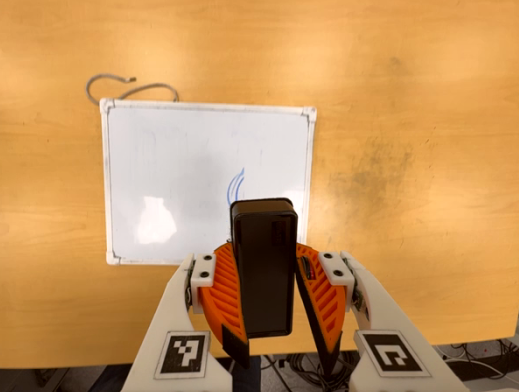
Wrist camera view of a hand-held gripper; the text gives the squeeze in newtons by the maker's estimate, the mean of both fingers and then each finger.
{"total": 8.4, "left": 9.2, "right": 7.6}